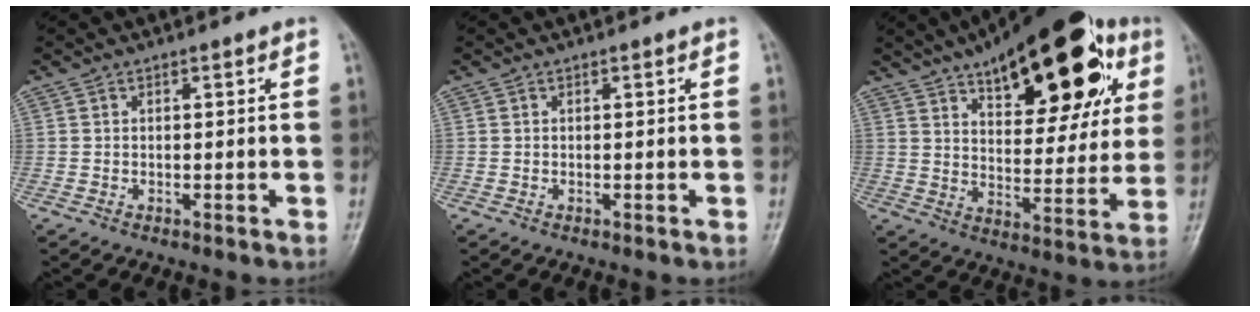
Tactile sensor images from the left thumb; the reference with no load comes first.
{"total": 0.0}
{"total": 27.1, "force": [13.3, 11.8, 20.5], "torque": [-0.254, -0.008, 0.195]}